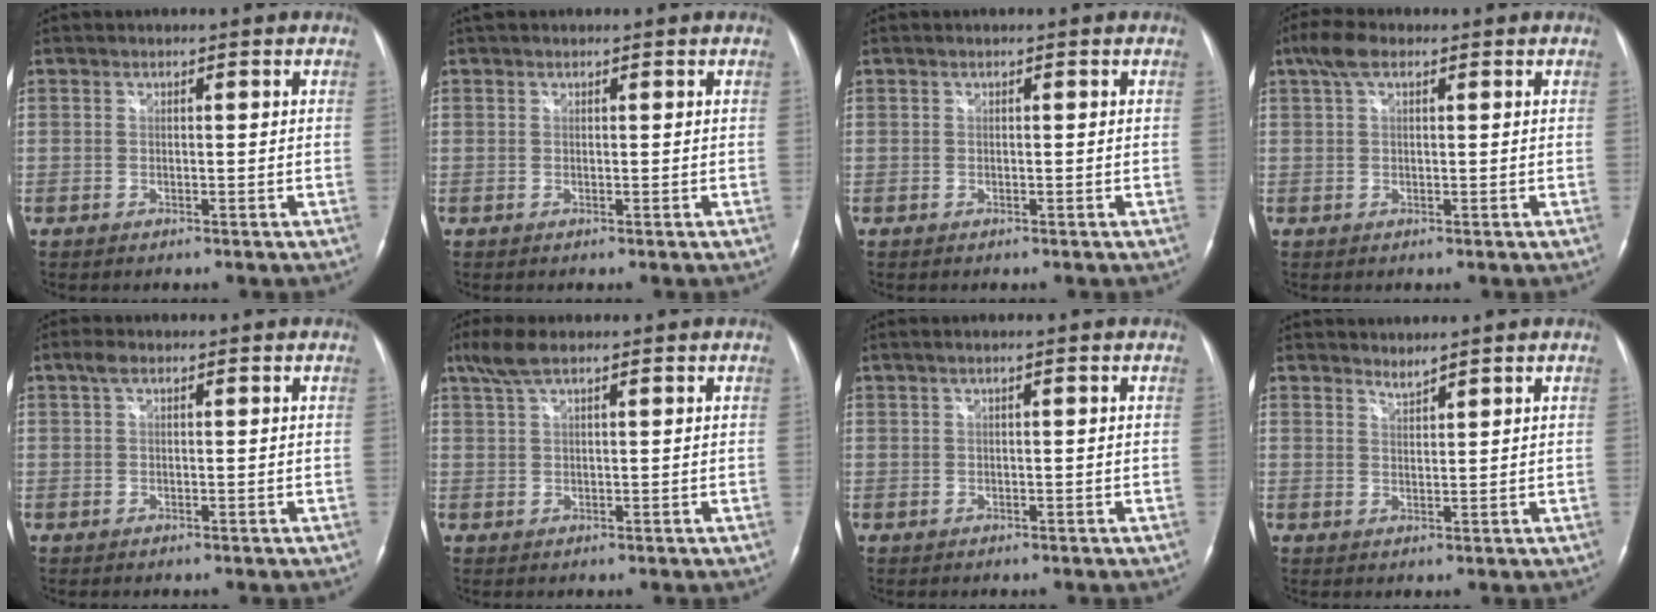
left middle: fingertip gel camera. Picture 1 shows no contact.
{"total": 1.1, "force": [0.9, 0.6, 0.5], "torque": [-0.013, 0.018, 0.014]}
{"total": 0.0}
{"total": 3.8, "force": [2.1, 1.5, 2.8], "torque": [-0.068, 0.026, 0.044]}
{"total": 1.7, "force": [0.8, 0.6, 1.3], "torque": [-0.030, 0.017, 0.016]}
{"total": 3.9, "force": [2.7, 0.6, 2.7], "torque": [-0.067, 0.020, 0.058]}
{"total": 1.4, "force": [0.6, -0.1, 1.3], "torque": [-0.032, 0.008, 0.010]}
{"total": 1.5, "force": [1.5, -0.2, -0.1], "torque": [0.000, -0.004, 0.029]}